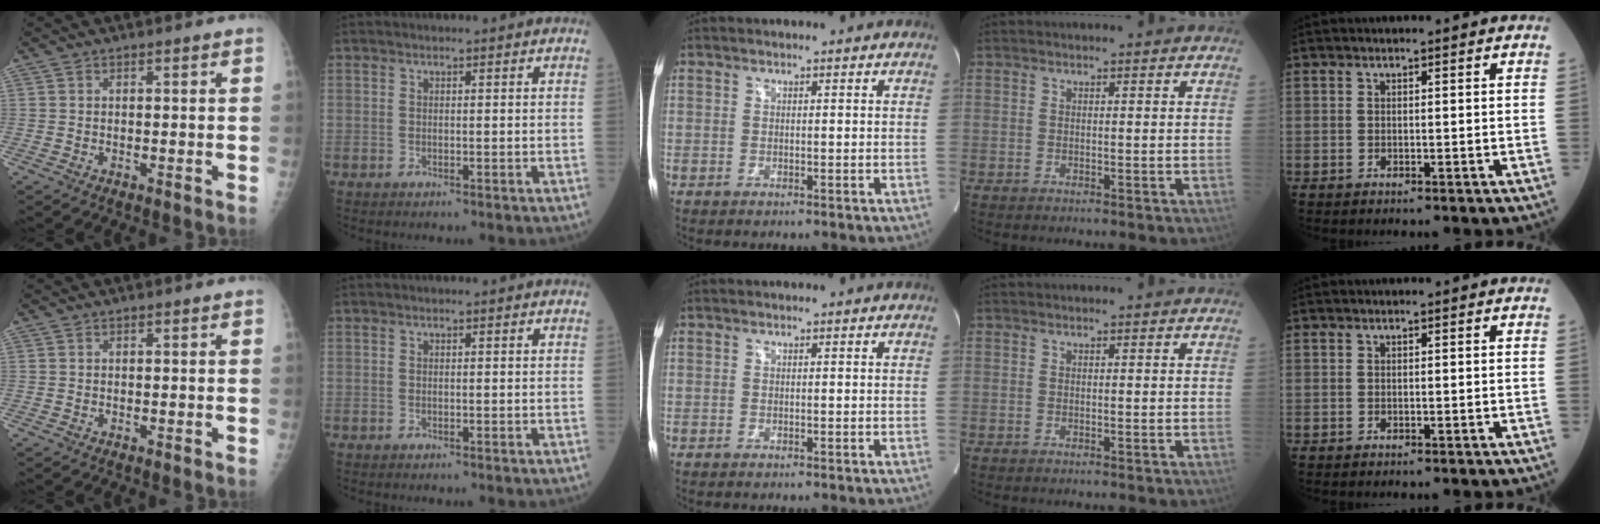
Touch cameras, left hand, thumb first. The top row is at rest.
{}